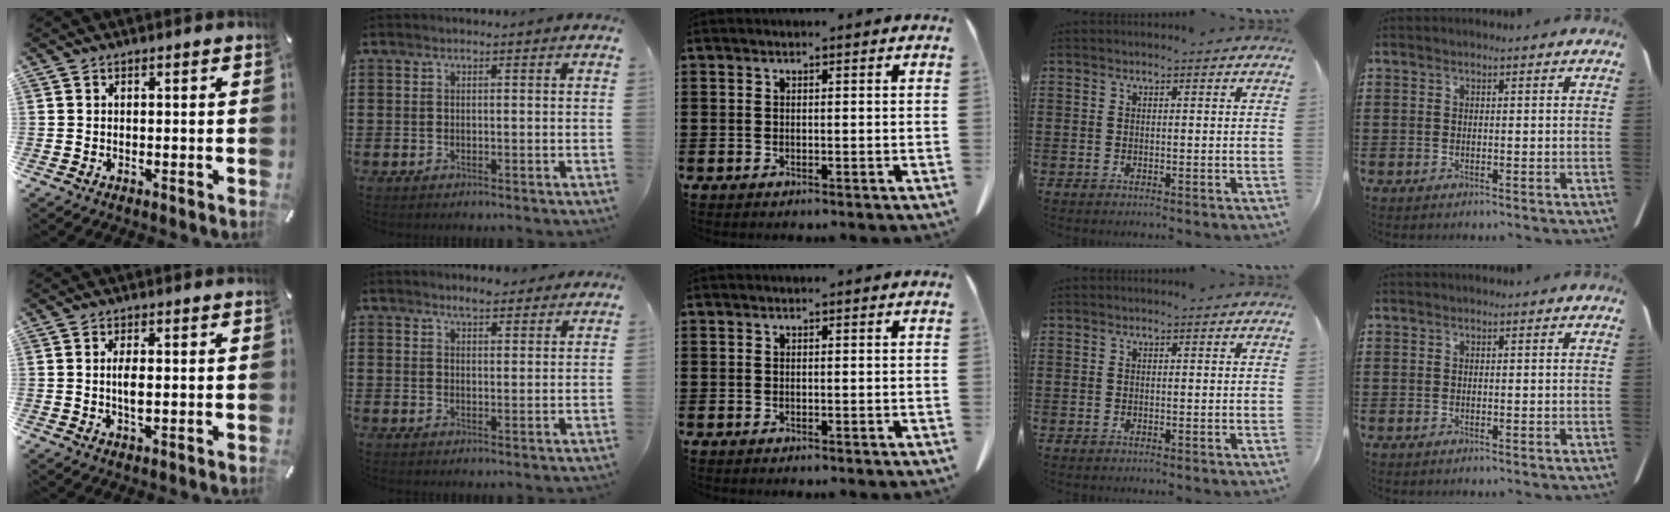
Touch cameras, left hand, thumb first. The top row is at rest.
{"thumb": {"total": 3.3, "force": [0.1, 1.1, 3.1], "torque": [-0.068, -0.002, -0.001]}, "index": {"total": 3.1, "force": [2.8, 0.7, 1.0], "torque": [-0.016, -0.003, 0.050]}}